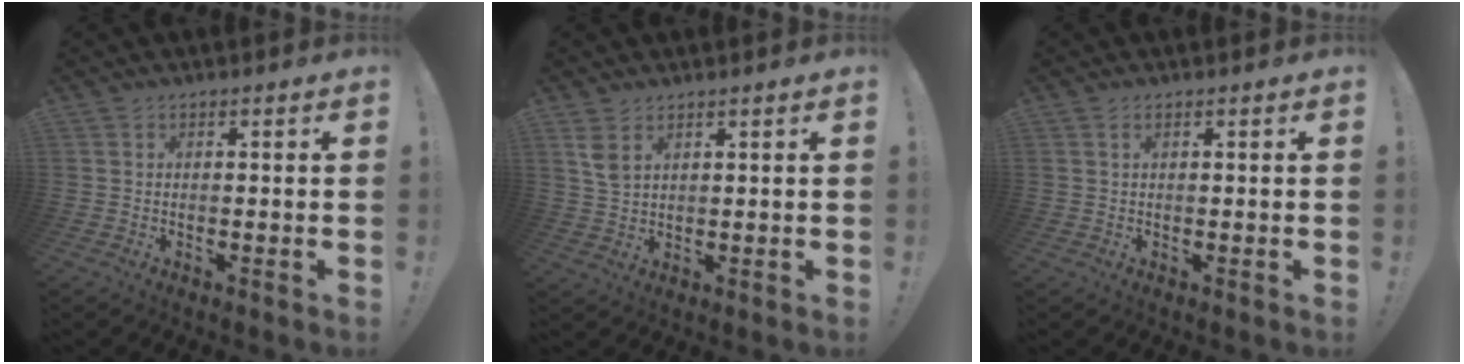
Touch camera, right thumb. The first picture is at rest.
{"total": 4.8, "force": [2.8, 2.6, 2.9], "torque": [-0.041, -0.015, 0.052]}
{"total": 1.1, "force": [0.5, 0.4, 0.9], "torque": [-0.022, 0.001, 0.009]}